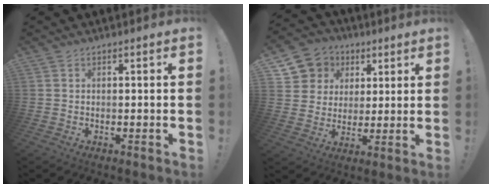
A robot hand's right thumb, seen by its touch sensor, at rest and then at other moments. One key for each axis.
{"total": 9.3, "fx": 3.3, "fy": 8.5, "fz": 1.7, "tx": -0.018, "ty": -0.023, "tz": 0.070}